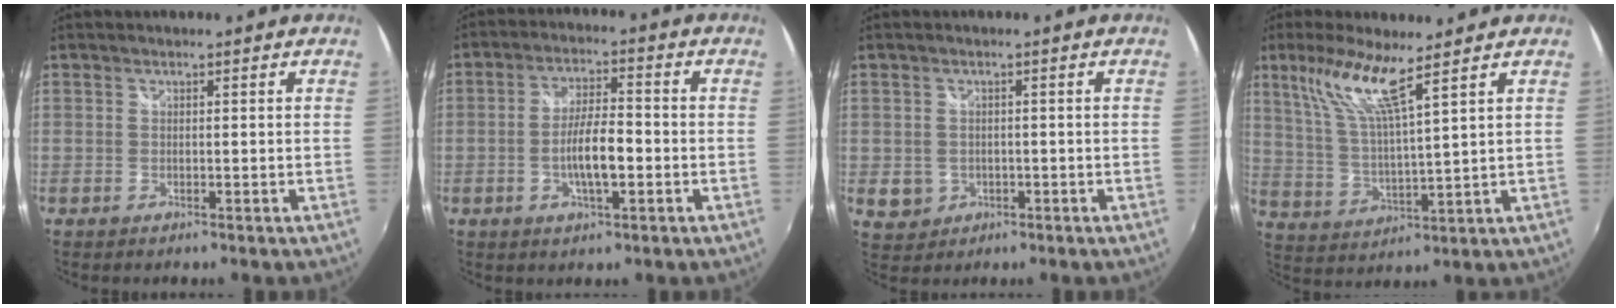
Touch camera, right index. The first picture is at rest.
{"total": 7.1, "force": [-2.0, 1.9, 6.6], "torque": [-0.122, 0.001, -0.033]}
{"total": 3.8, "force": [-0.9, 3.5, 1.2], "torque": [-0.027, -0.001, -0.007]}
{"total": 10.1, "force": [6.6, 0.8, 7.6], "torque": [-0.149, 0.004, 0.137]}